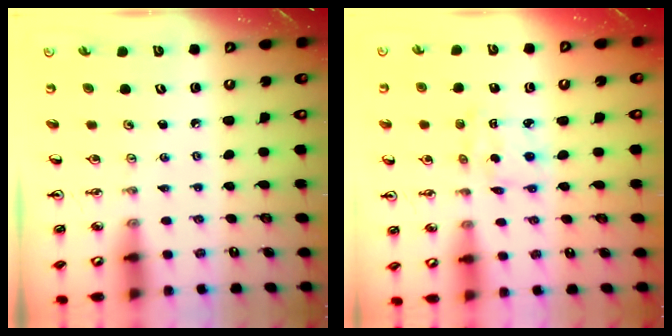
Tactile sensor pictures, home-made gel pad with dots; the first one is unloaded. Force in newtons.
{"total": 3.1, "press": 3.1, "slide": 0.5}